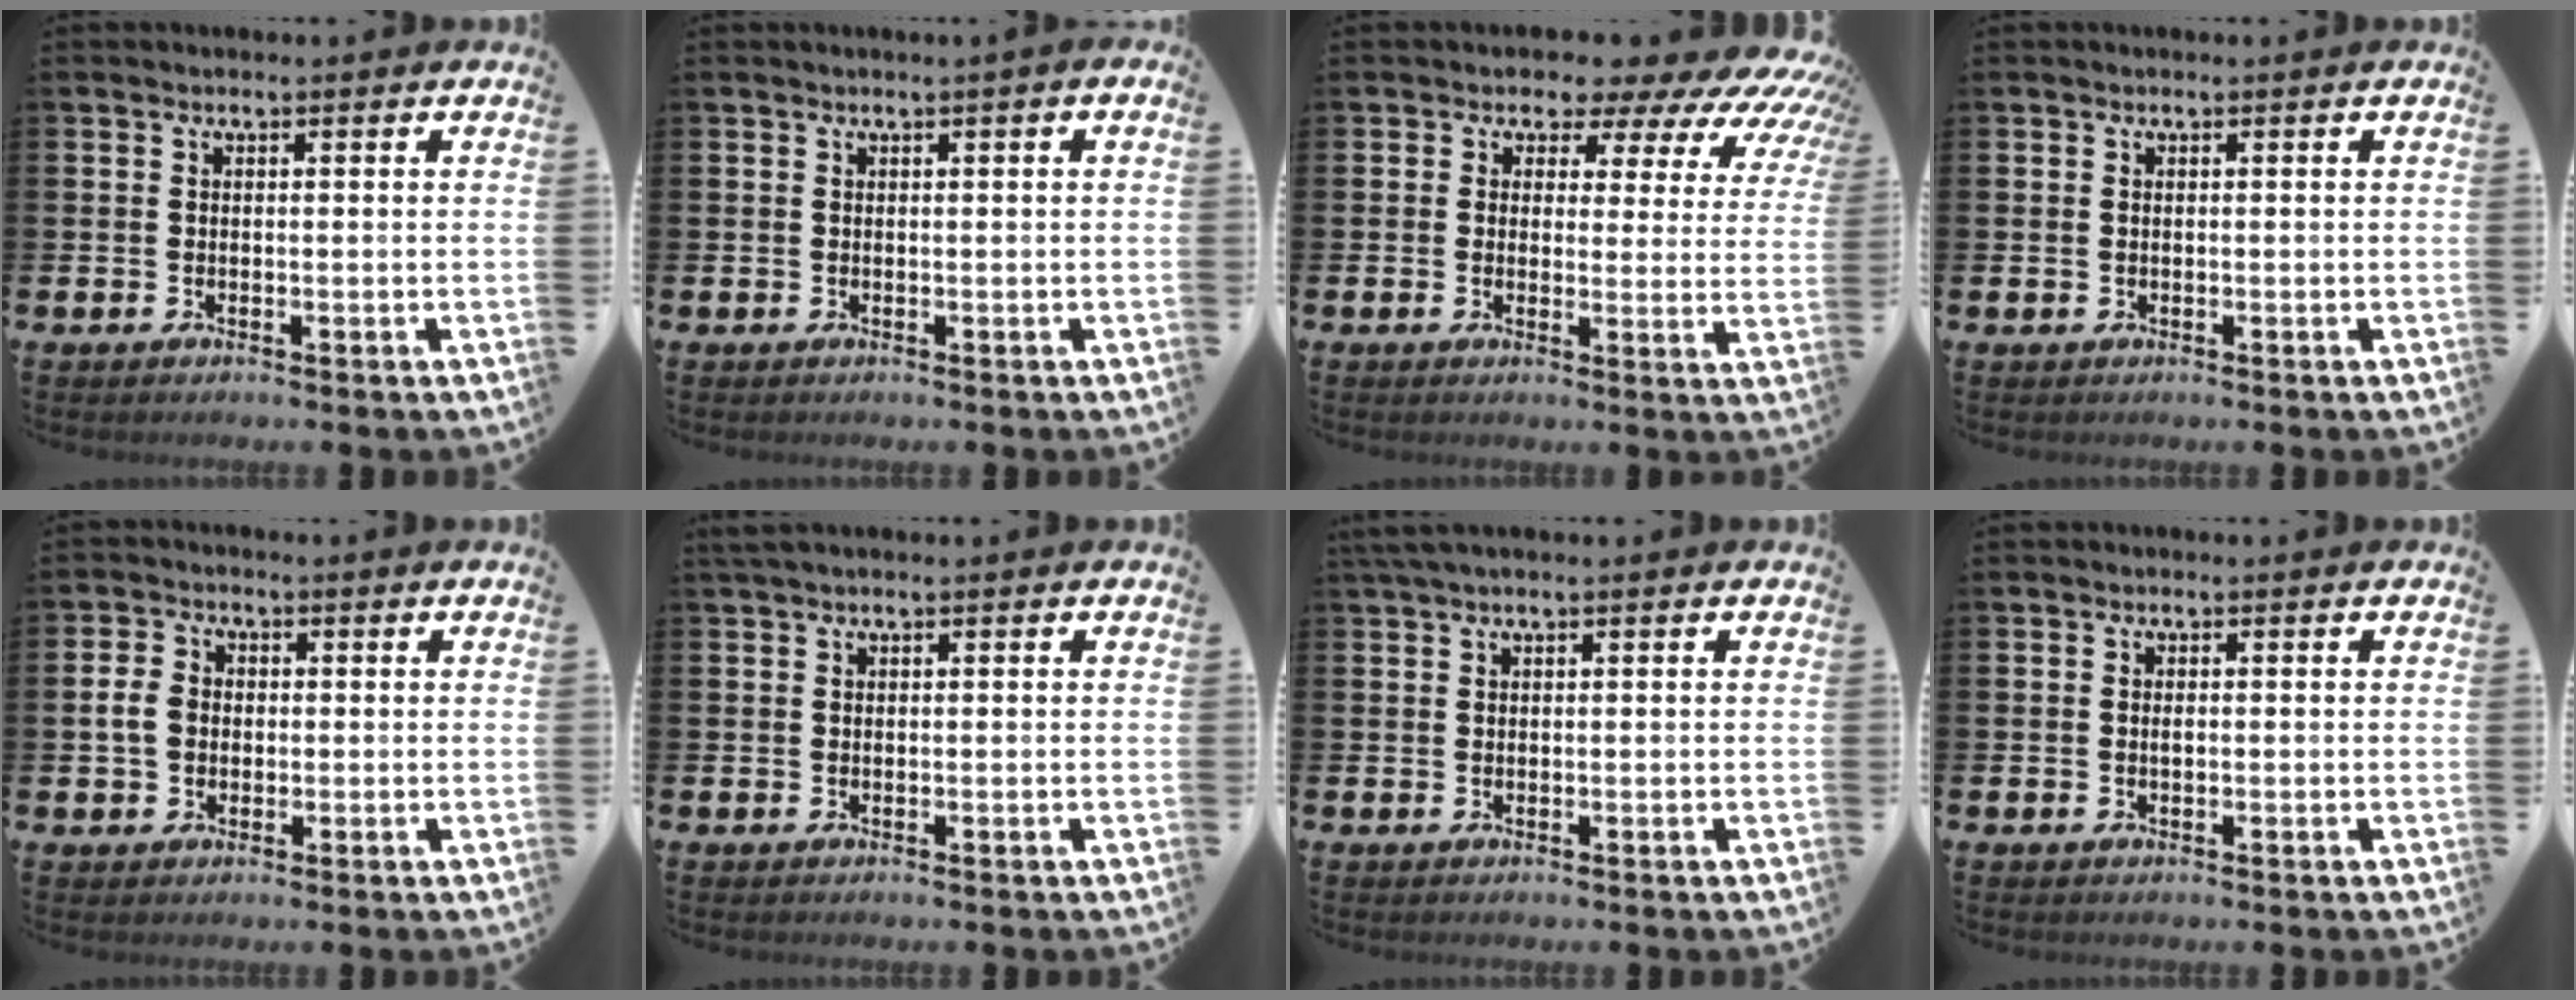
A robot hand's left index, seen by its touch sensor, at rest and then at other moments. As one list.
[{"total": 0.6, "force": [0.1, -0.1, 0.6], "torque": [-0.011, 0.002, 0.001]}, {"total": 5.4, "force": [4.4, 2.8, 1.5], "torque": [-0.028, -0.052, 0.063]}, {"total": 0.0}, {"total": 3.7, "force": [0.3, 3.0, 2.1], "torque": [-0.034, 0.007, 0.000]}, {"total": 0.8, "force": [0.6, 0.0, 0.6], "torque": [-0.015, 0.004, 0.011]}, {"total": 1.4, "force": [1.0, 0.0, 1.0], "torque": [-0.023, 0.004, 0.018]}, {"total": 0.6, "force": [0.0, 0.3, 0.6], "torque": [-0.012, 0.001, 0.000]}]